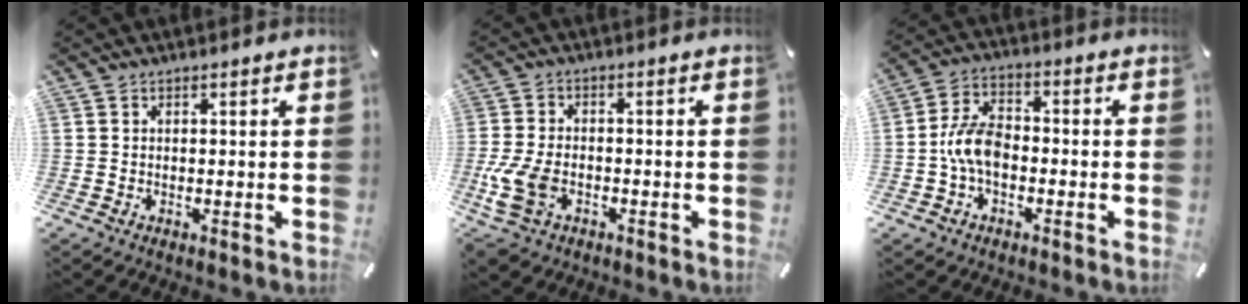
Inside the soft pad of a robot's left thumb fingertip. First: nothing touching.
{"total": 9.9, "force": [-3.5, 6.6, 6.5], "torque": [-0.152, 0.003, -0.061]}
{"total": 8.3, "force": [-2.2, 5.5, 5.7], "torque": [-0.121, 0.018, -0.040]}